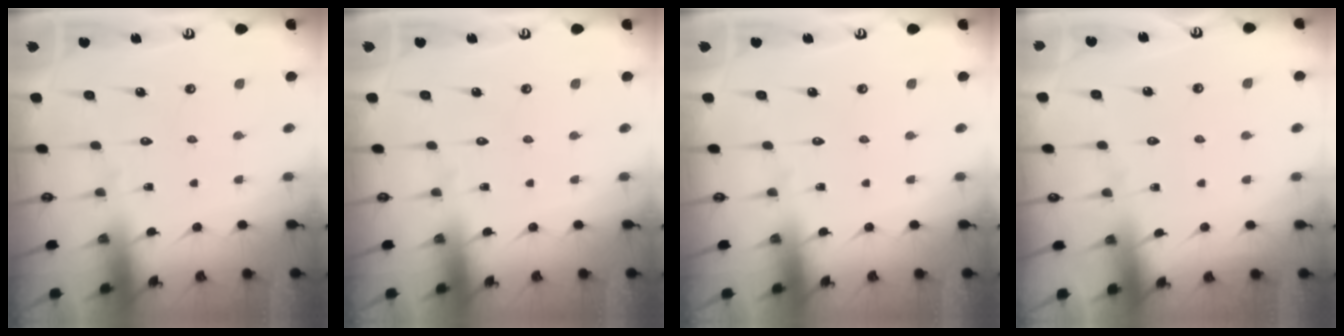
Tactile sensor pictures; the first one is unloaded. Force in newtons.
{"total": 0.0}
{"total": 0.0}
{"total": 1.8, "press": 1.8, "slide": 0.4}